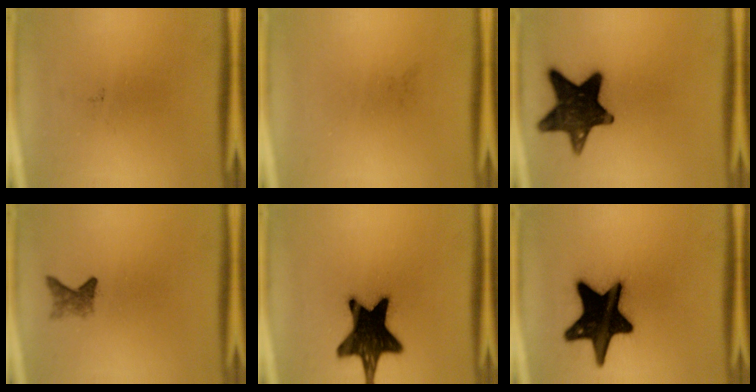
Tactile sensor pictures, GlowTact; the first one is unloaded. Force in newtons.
{"total": 0.0}
{"total": 15.8}
{"total": 2.1}
{"total": 19.0}
{"total": 20.2}